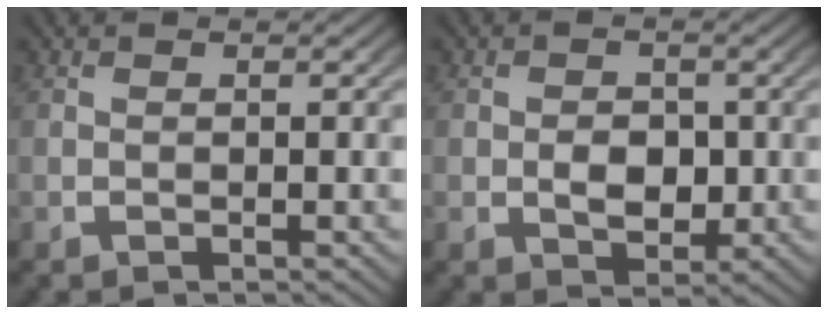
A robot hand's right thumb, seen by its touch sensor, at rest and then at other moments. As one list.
[{"total": 3.7, "force": [-0.2, 2.8, 2.4], "torque": [-0.043, -0.017, 0.004]}]